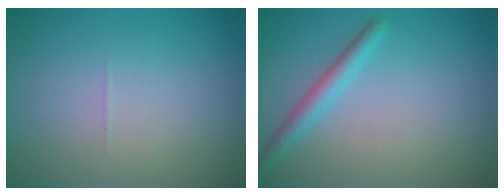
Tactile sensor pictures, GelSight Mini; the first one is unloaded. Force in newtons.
{"total": 2.1, "press": 2.1, "slide": 0.2}